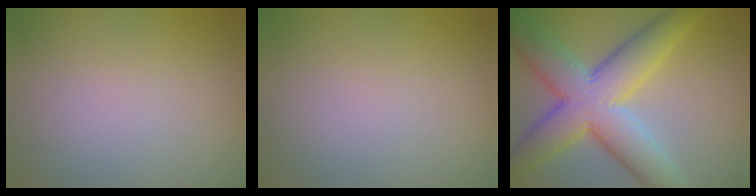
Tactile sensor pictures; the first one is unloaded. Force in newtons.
{"total": 0.0}
{"total": 10.1, "press": 10.1, "slide": 0.5}